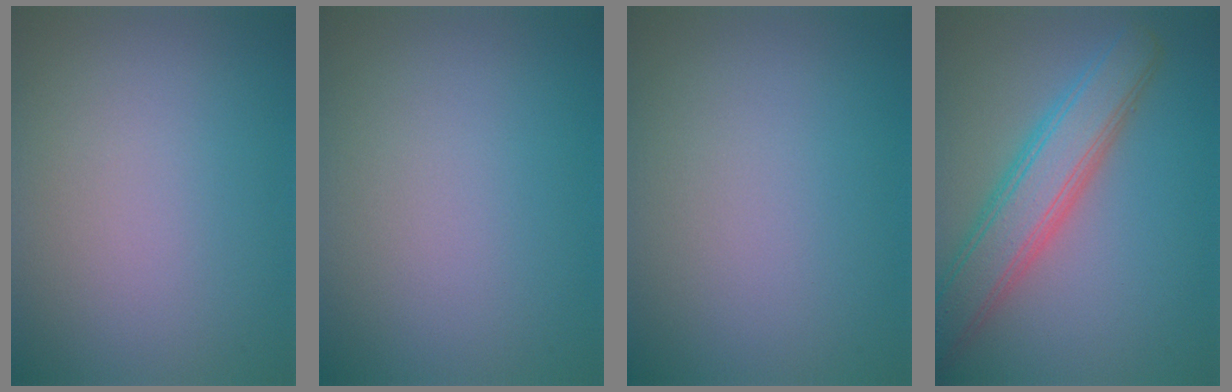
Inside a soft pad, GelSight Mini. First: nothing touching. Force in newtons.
{"total": 0.0}
{"total": 0.0}
{"total": 6.0, "press": 5.9, "slide": 0.7}